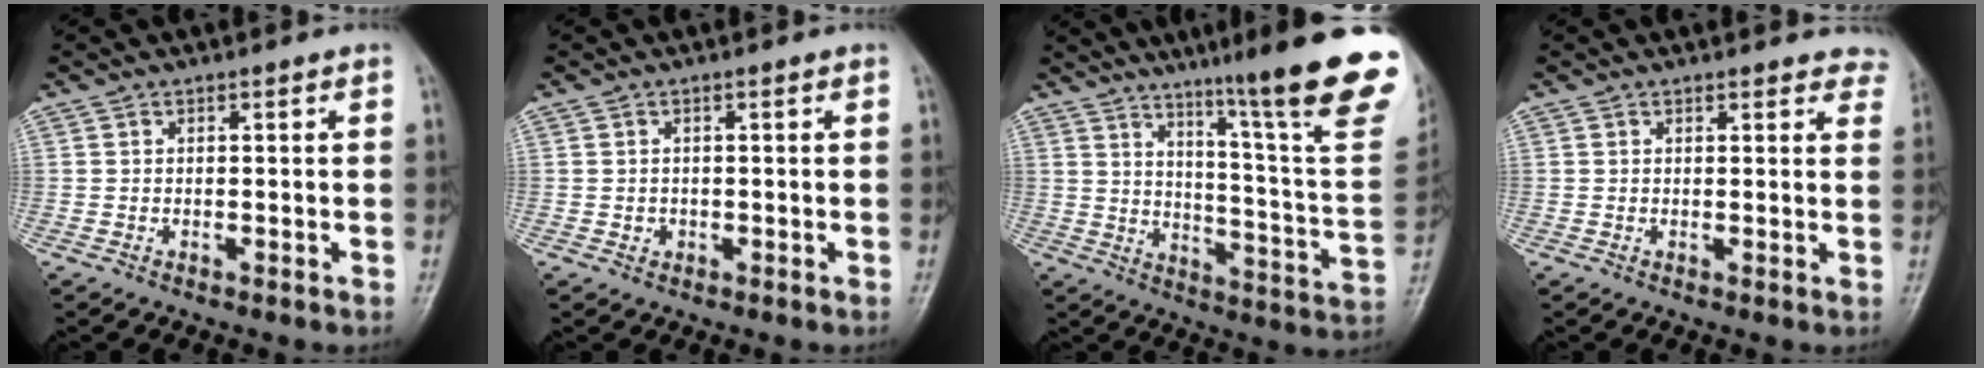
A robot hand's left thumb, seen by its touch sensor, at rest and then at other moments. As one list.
[{"total": 0.9, "force": [0.0, 0.8, 0.4], "torque": [-0.004, 0.000, 0.002]}, {"total": 25.9, "force": [16.2, 2.1, 20.1], "torque": [-0.250, -0.086, 0.222]}, {"total": 5.9, "force": [5.4, 2.0, 1.2], "torque": [0.025, -0.018, 0.037]}]